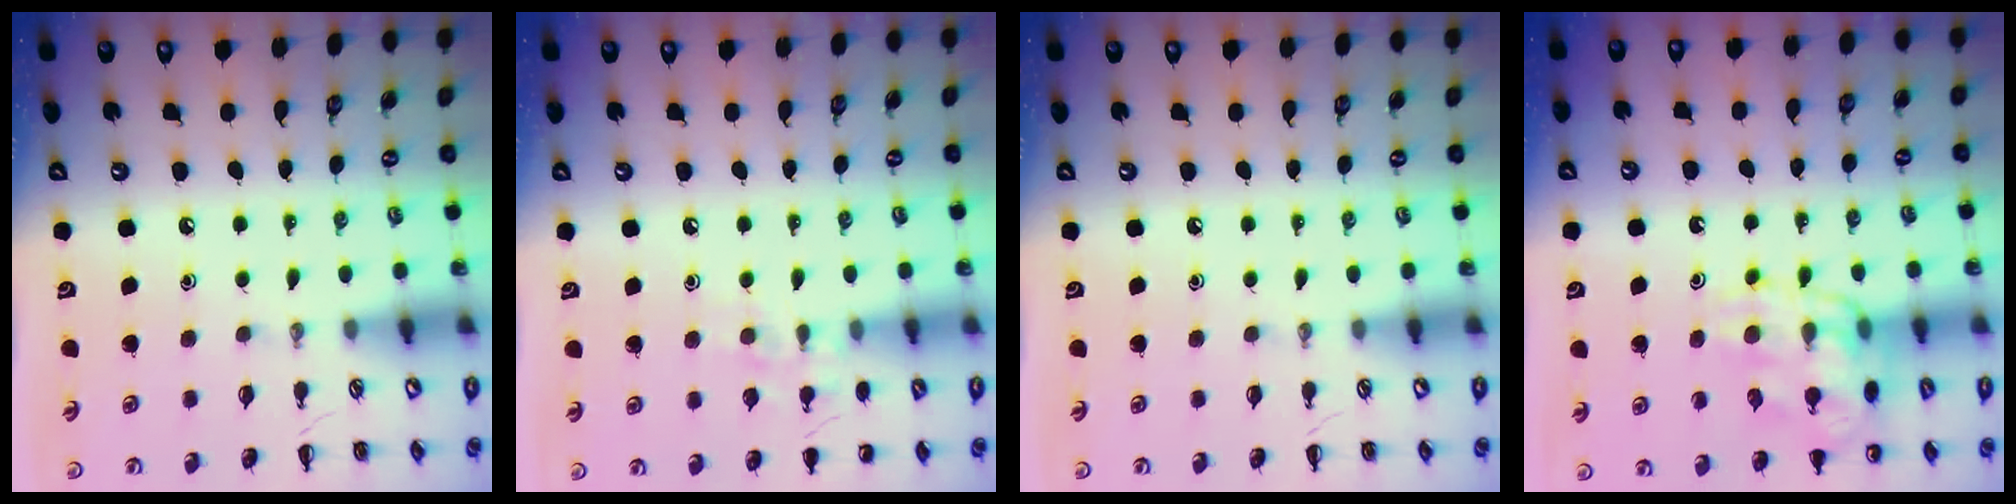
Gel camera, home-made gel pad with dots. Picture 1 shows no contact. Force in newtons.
{"total": 6.9, "press": 6.8, "slide": 1.4}
{"total": 0.0}
{"total": 14.9, "press": 14.7, "slide": 2.5}